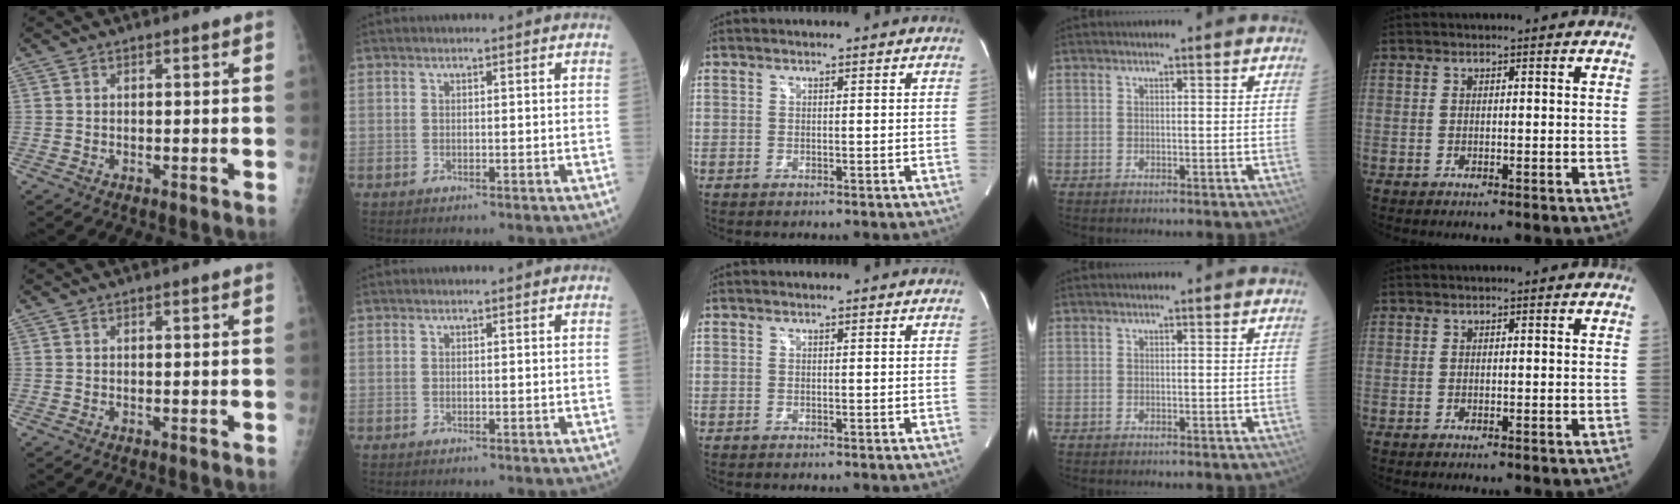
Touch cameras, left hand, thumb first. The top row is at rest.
{}